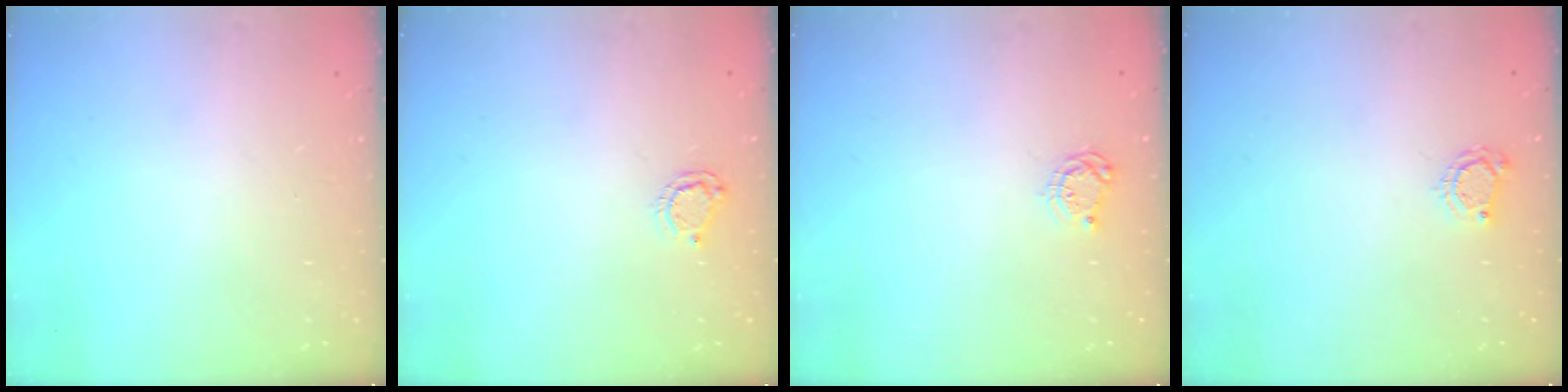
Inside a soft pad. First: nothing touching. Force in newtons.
{"total": 4.7, "press": 4.6, "slide": 0.4}
{"total": 4.8, "press": 4.8, "slide": 0.6}
{"total": 4.3, "press": 4.2, "slide": 0.5}